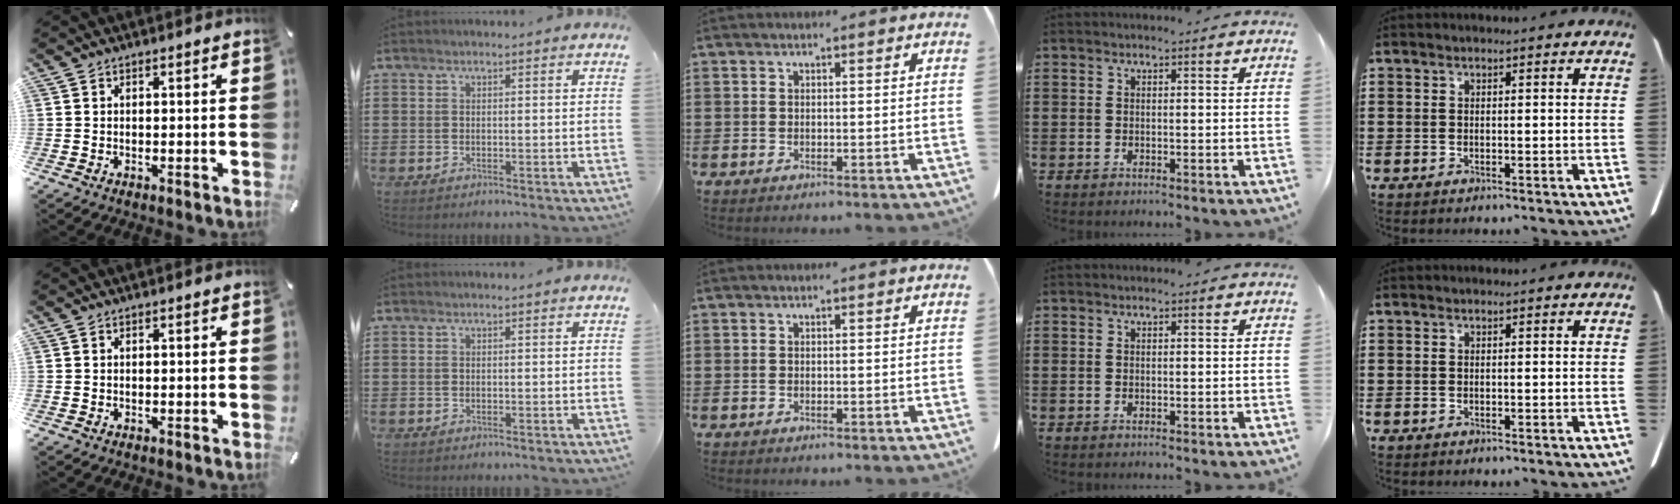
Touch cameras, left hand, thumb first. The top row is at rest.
{}